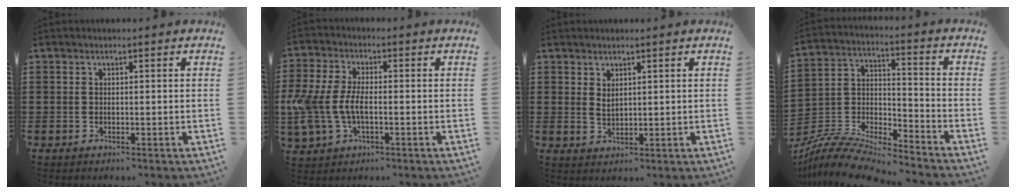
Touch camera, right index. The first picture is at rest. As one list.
[{"total": 6.6, "force": [-1.1, 3.6, 5.4], "torque": [-0.140, -0.004, -0.027]}, {"total": 1.8, "force": [1.3, 0.7, 0.9], "torque": [-0.019, 0.002, 0.024]}, {"total": 9.1, "force": [-8.6, 1.2, 2.5], "torque": [-0.059, 0.004, -0.174]}]